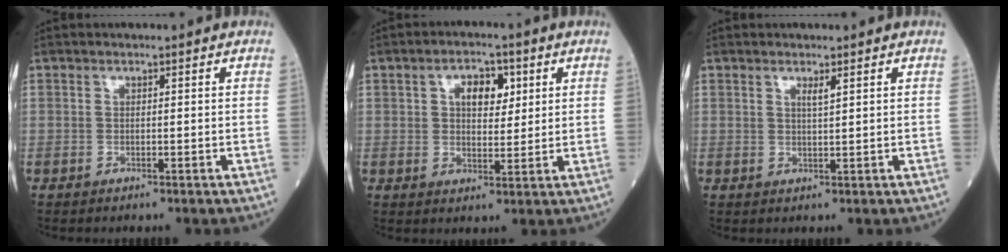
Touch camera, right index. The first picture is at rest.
{"total": 5.6, "force": [2.0, 3.1, 4.2], "torque": [-0.065, 0.012, 0.032]}
{"total": 1.4, "force": [0.8, -0.1, 1.1], "torque": [-0.022, -0.005, 0.014]}